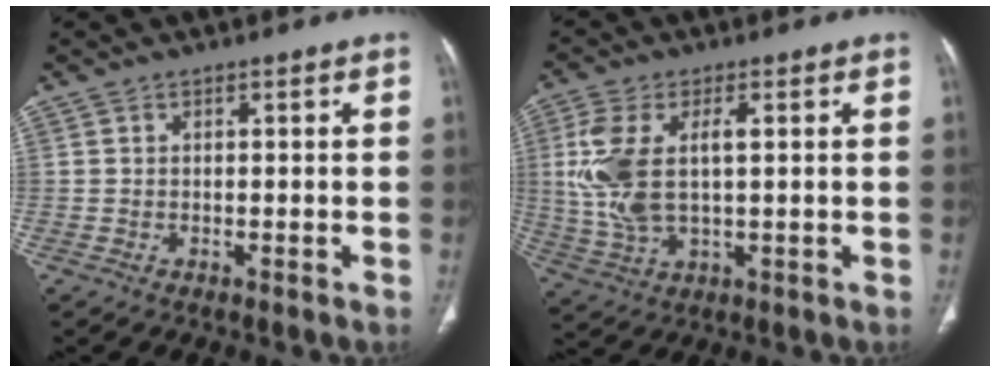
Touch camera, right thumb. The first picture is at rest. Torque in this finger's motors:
{"motor_torque": [1.62, 1.71, 1.31, 0.17, 0.15]}